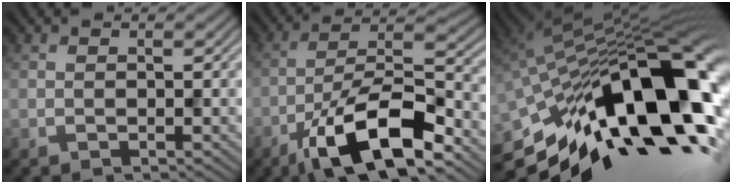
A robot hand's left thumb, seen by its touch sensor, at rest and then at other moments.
{"total": 13.6, "force": [-8.1, 4.2, 10.0], "torque": [-0.173, 0.003, -0.158]}
{"total": 19.7, "force": [-6.8, 8.0, 16.7], "torque": [-0.273, -0.009, -0.129]}